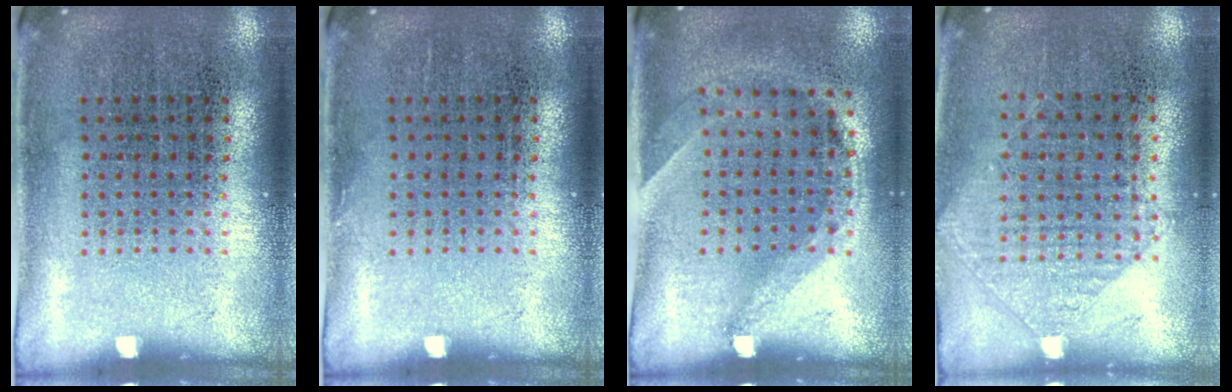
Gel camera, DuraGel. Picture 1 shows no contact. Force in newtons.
{"total": 0.0}
{"total": 1.4, "press": 1.1, "slide": 0.9}
{"total": 0.9, "press": 0.9, "slide": 0.3}